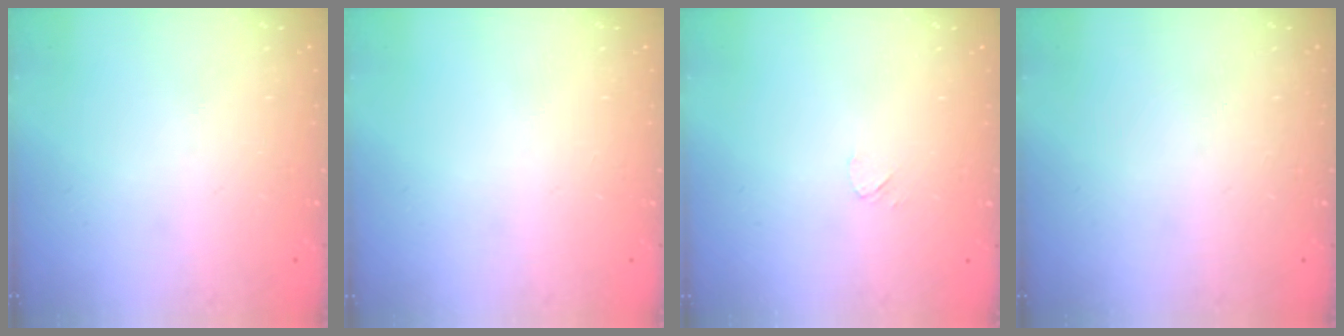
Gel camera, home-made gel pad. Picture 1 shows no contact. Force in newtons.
{"total": 0.0}
{"total": 3.3, "press": 3.3, "slide": 0.4}
{"total": 0.0}